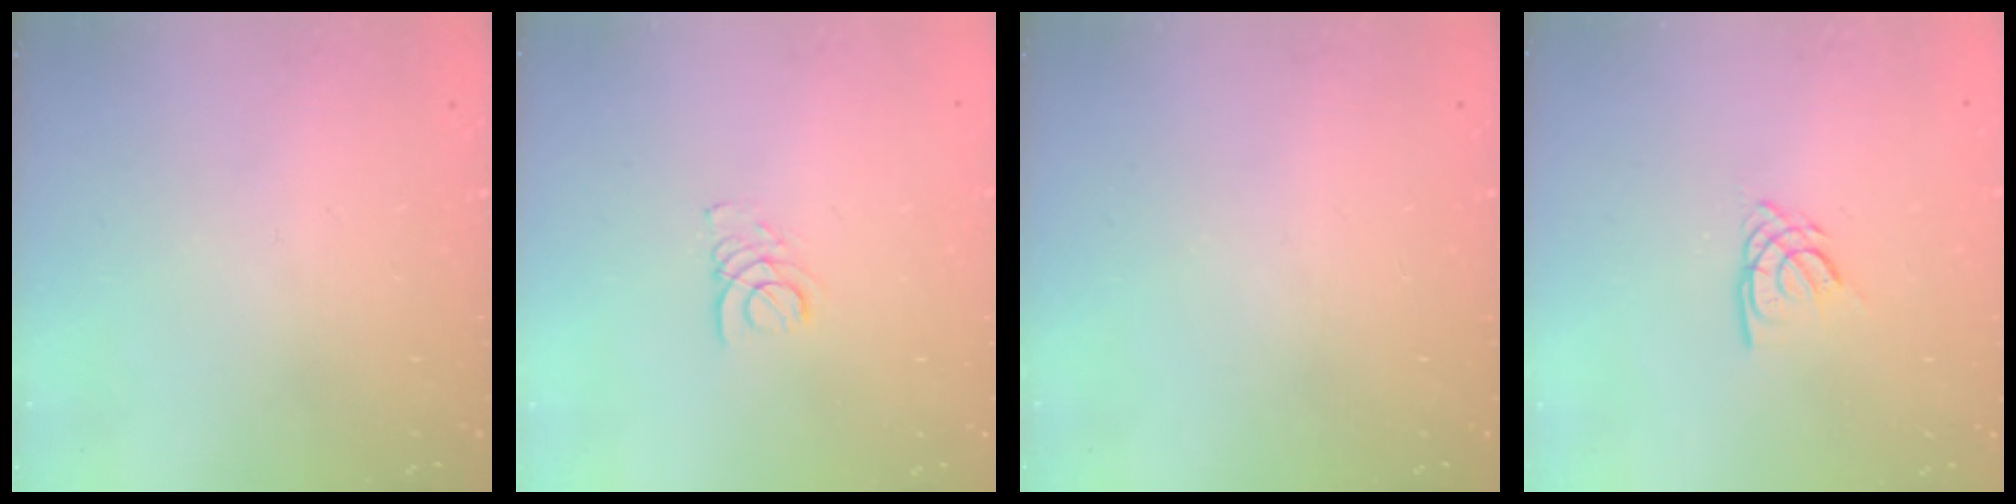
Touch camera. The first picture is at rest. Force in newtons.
{"total": 1.9, "press": 1.9, "slide": 0.2}
{"total": 0.0}
{"total": 3.8, "press": 3.7, "slide": 0.4}